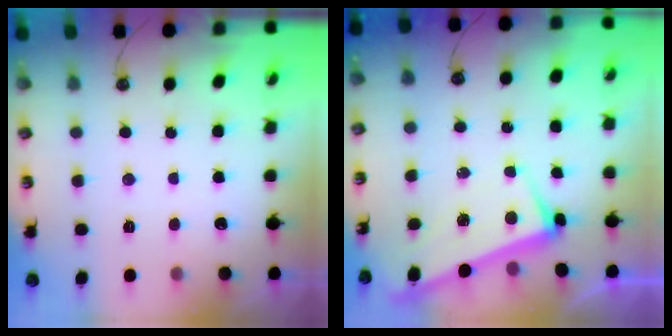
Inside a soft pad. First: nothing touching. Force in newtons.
{"total": 3.4, "press": 3.4, "slide": 0.6}